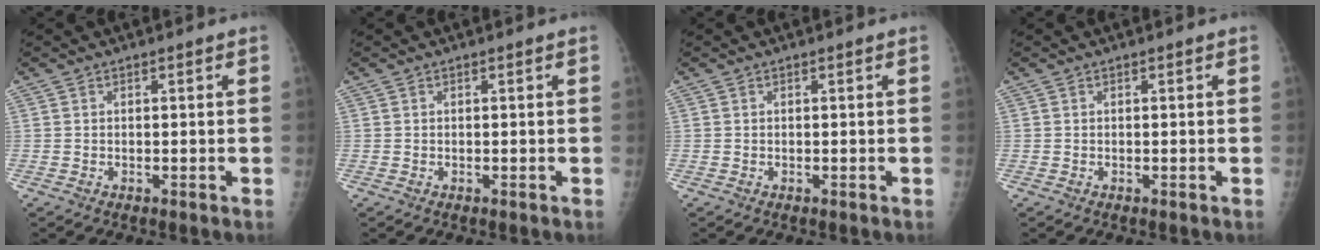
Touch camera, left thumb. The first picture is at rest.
{"total": 0.0}
{"total": 0.0}
{"total": 0.0}